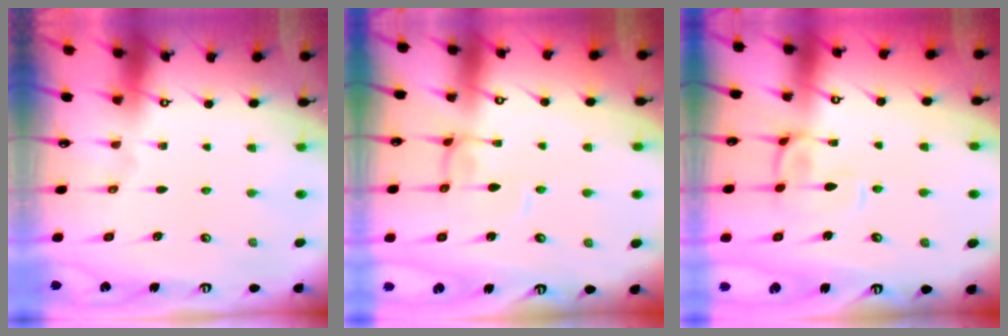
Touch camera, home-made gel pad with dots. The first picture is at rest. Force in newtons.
{"total": 1.1, "press": 1.0, "slide": 0.3}
{"total": 1.1, "press": 0.9, "slide": 0.7}